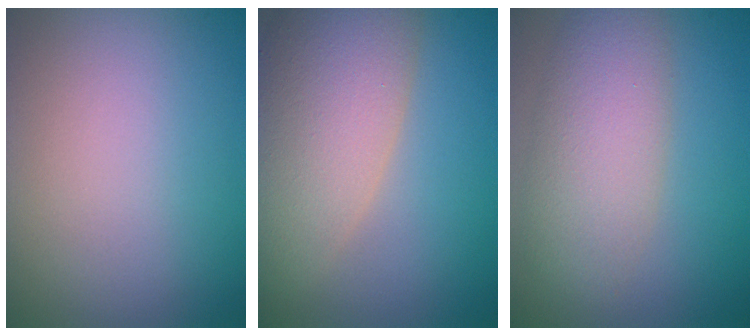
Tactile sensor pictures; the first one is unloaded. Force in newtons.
{"total": 9.7, "press": 9.6, "slide": 0.9}
{"total": 5.3, "press": 5.3, "slide": 0.4}